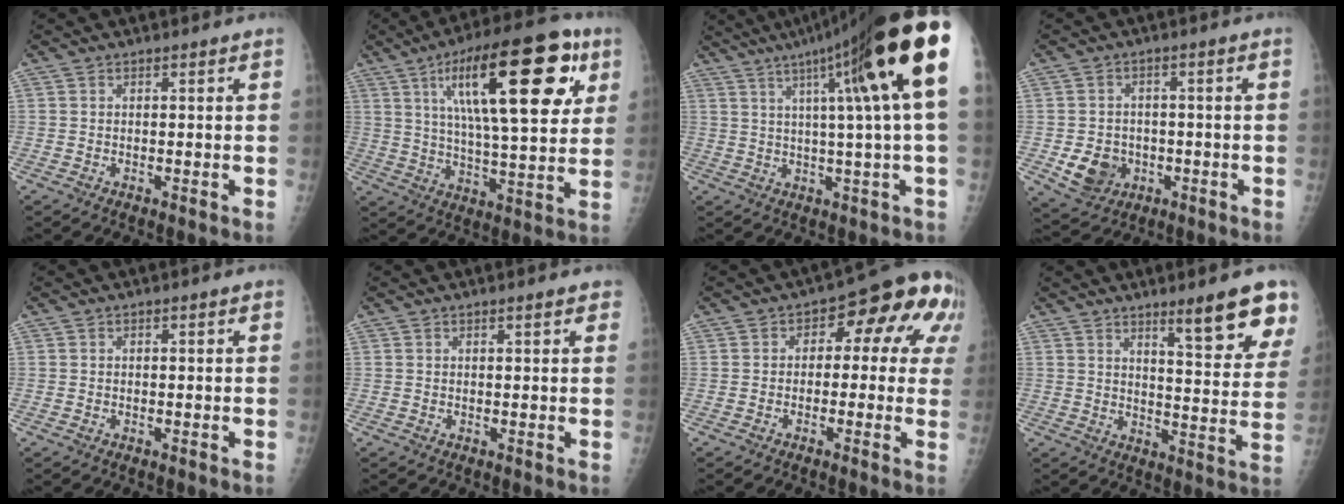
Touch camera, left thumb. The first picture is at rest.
{"total": 25.9, "force": [10.0, 8.4, 22.4], "torque": [-0.323, -0.010, 0.152]}
{"total": 20.4, "force": [7.2, 0.4, 19.1], "torque": [-0.281, 0.011, 0.101]}
{"total": 7.4, "force": [-2.1, 6.2, 3.4], "torque": [-0.036, 0.010, -0.025]}
{"total": 0.0}
{"total": 1.4, "force": [0.9, 0.5, 1.0], "torque": [-0.009, 0.000, 0.008]}
{"total": 12.6, "force": [2.5, 7.2, 10.0], "torque": [-0.065, 0.032, 0.015]}
{"total": 12.9, "force": [8.5, 2.2, 9.5], "torque": [-0.096, -0.055, 0.119]}